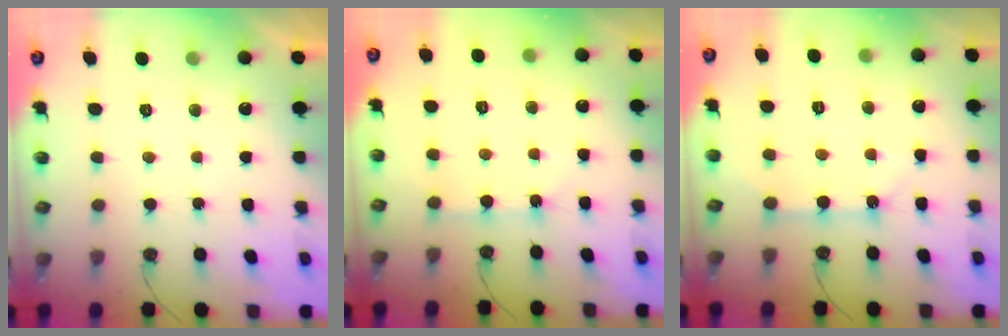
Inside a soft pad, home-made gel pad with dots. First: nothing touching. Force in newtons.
{"total": 2.6, "press": 2.6, "slide": 0.4}
{"total": 5.3, "press": 5.2, "slide": 0.4}